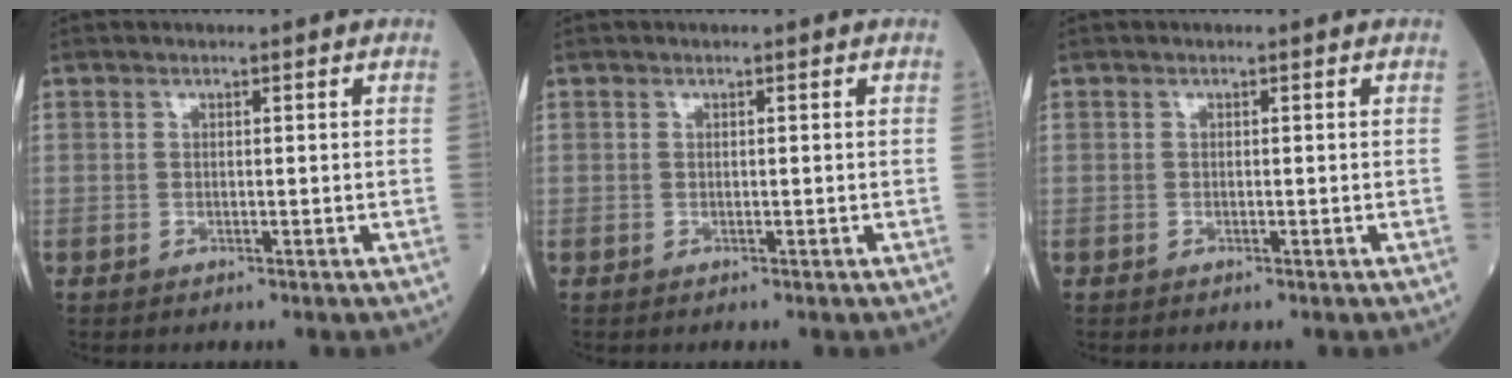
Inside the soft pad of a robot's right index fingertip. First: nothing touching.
{"total": 0.0}
{"total": 0.0}